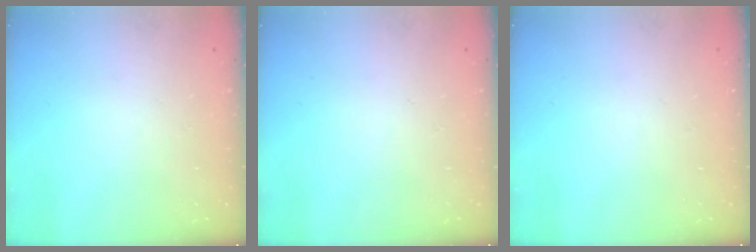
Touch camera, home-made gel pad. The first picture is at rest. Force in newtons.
{"total": 0.0}
{"total": 0.0}